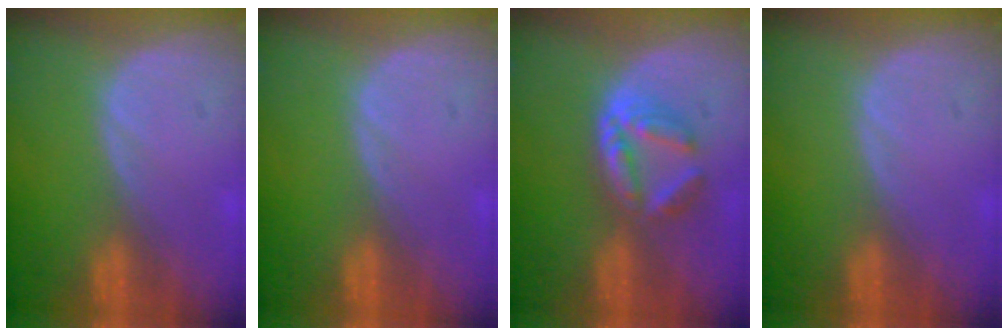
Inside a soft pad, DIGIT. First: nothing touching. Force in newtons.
{"total": 0.0}
{"total": 6.2, "press": 5.4, "slide": 3.2}
{"total": 0.0}